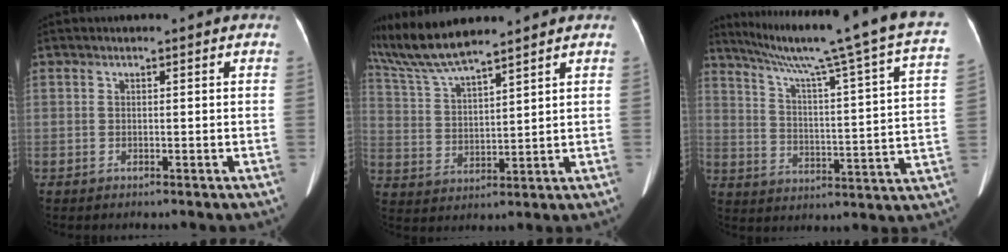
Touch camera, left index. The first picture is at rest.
{"total": 10.9, "force": [9.8, 0.4, 4.8], "torque": [-0.109, 0.015, 0.197]}
{"total": 26.1, "force": [20.8, -0.9, 15.8], "torque": [-0.247, -0.039, 0.276]}